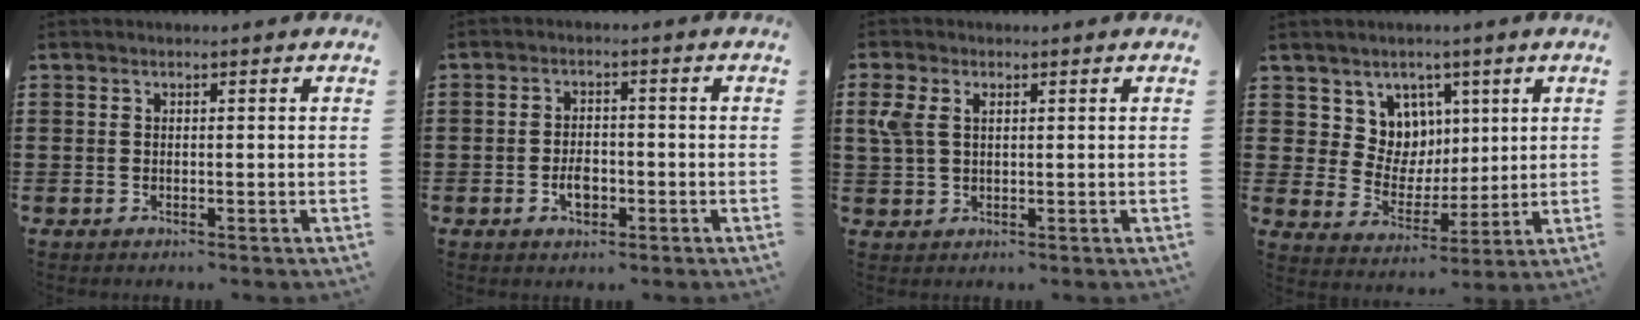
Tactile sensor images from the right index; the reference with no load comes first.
{"total": 3.5, "force": [-1.2, 2.0, 2.6], "torque": [-0.040, -0.001, -0.022]}
{"total": 3.5, "force": [1.3, 2.2, 2.3], "torque": [-0.068, 0.002, 0.018]}
{"total": 7.5, "force": [3.7, 6.4, 1.0], "torque": [-0.055, -0.017, 0.073]}